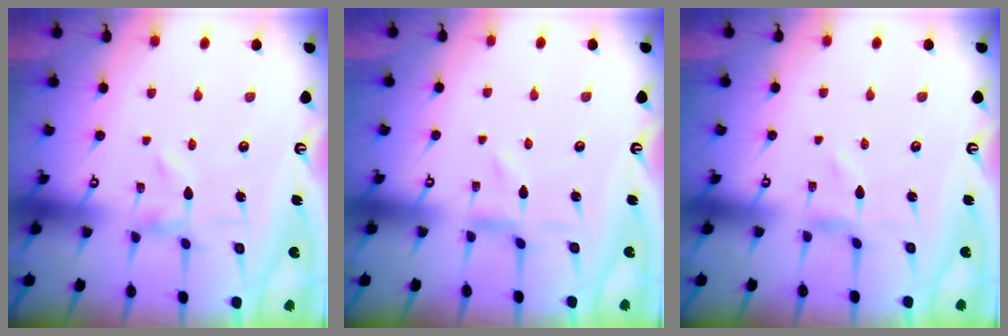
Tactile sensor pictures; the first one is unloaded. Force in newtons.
{"total": 0.0}
{"total": 1.2, "press": 1.2, "slide": 0.2}